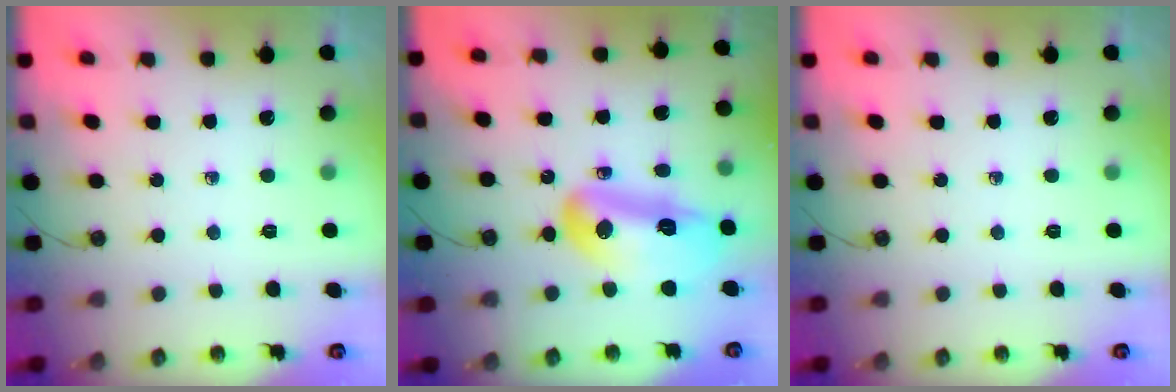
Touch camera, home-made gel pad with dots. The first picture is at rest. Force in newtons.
{"total": 15.7, "press": 15.6, "slide": 1.8}
{"total": 0.0}